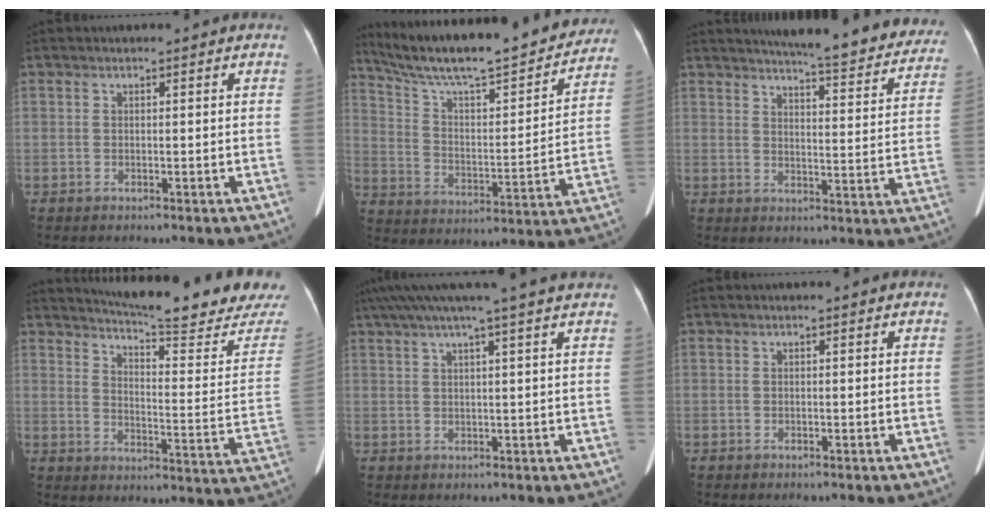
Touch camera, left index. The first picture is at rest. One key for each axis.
{"total": 27.0, "fx": 23.4, "fy": 4.2, "fz": 12.7, "tx": -0.208, "ty": -0.011, "tz": 0.334}
{"total": 21.8, "fx": 19.9, "fy": 3.0, "fz": 8.5, "tx": -0.100, "ty": -0.055, "tz": 0.226}
{"total": 22.8, "fx": 21.2, "fy": 1.1, "fz": 8.3, "tx": -0.120, "ty": -0.098, "tz": 0.254}
{"total": 10.7, "fx": 8.4, "fy": -1.6, "fz": 6.4, "tx": -0.109, "ty": 0.035, "tz": 0.112}
{"total": 0.0}